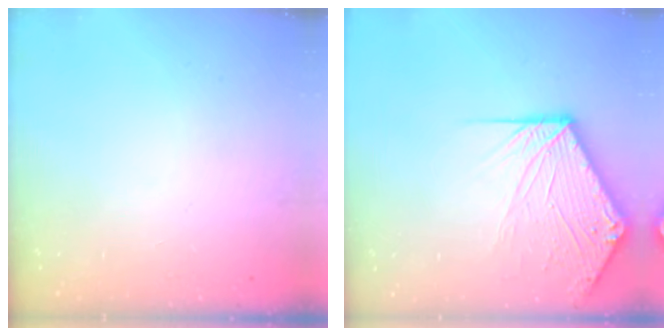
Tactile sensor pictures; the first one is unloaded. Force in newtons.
{"total": 11.6, "press": 11.4, "slide": 1.7}